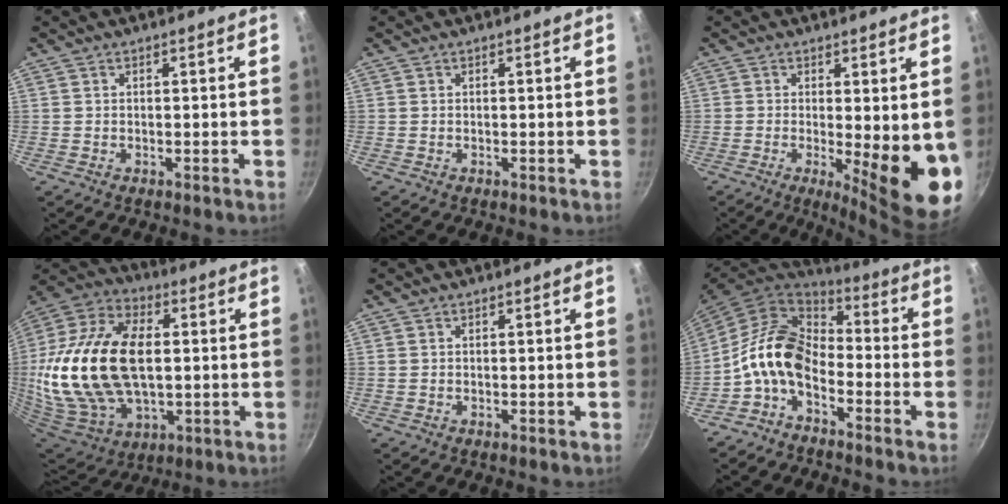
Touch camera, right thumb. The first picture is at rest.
{"total": 0.0}
{"total": 12.4, "force": [-1.5, 3.4, 11.9], "torque": [-0.137, -0.023, -0.010]}
{"total": 30.2, "force": [0.9, 18.5, 23.8], "torque": [-0.472, 0.006, 0.020]}
{"total": 0.0}
{"total": 13.1, "force": [-4.3, 8.4, 9.2], "torque": [-0.160, 0.059, -0.108]}